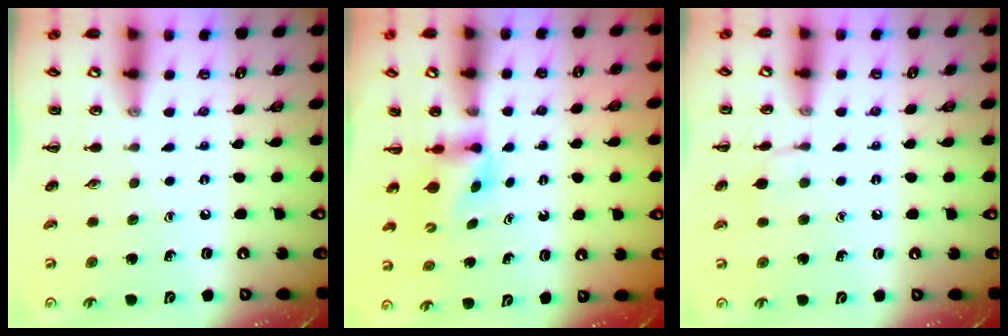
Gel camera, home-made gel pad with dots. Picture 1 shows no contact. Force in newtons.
{"total": 2.9, "press": 2.6, "slide": 1.2}
{"total": 6.1, "press": 5.9, "slide": 1.7}